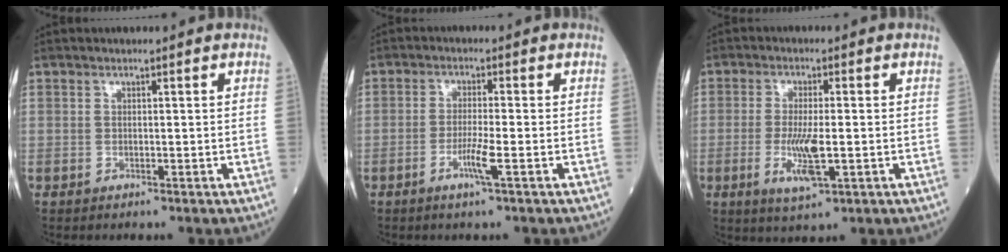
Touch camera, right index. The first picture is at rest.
{"total": 3.9, "force": [-1.6, -0.3, 3.5], "torque": [-0.071, -0.008, -0.033]}
{"total": 6.5, "force": [-1.4, 1.1, 6.3], "torque": [-0.127, -0.015, -0.023]}